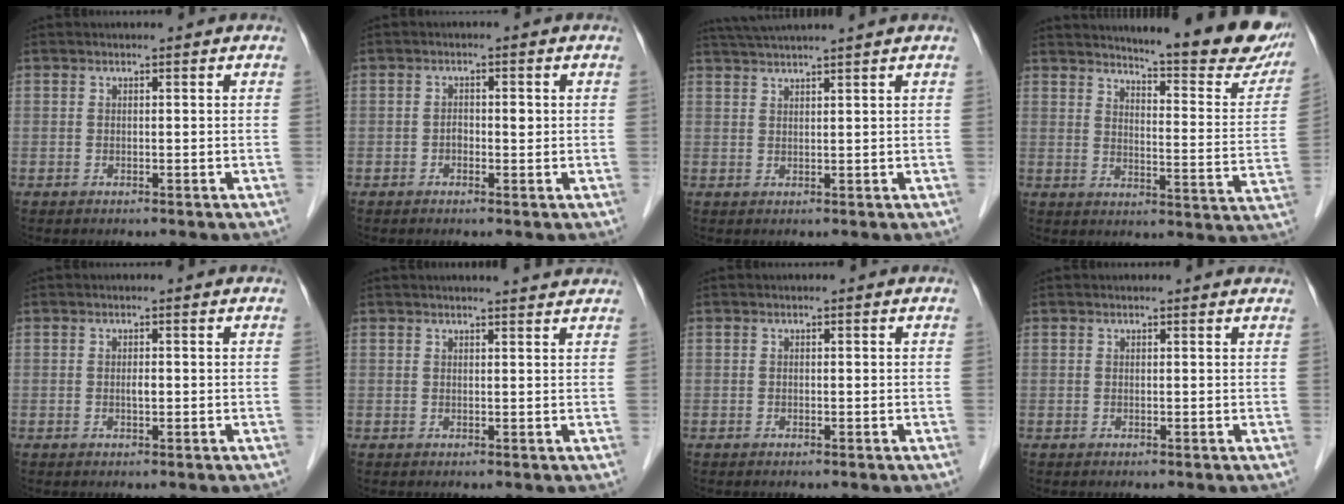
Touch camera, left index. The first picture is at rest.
{"total": 1.9, "force": [-0.2, 1.1, 1.6], "torque": [-0.023, 0.007, -0.004]}
{"total": 6.1, "force": [5.2, -1.6, 2.7], "torque": [-0.042, 0.026, 0.086]}
{"total": 19.4, "force": [17.3, 1.8, 8.6], "torque": [-0.109, -0.079, 0.202]}
{"total": 0.9, "force": [-0.1, 0.3, 0.9], "torque": [-0.017, 0.000, -0.002]}
{"total": 4.0, "force": [3.8, 0.0, 1.3], "torque": [-0.020, 0.009, 0.040]}
{"total": 0.0}
{"total": 1.3, "force": [1.2, 0.2, 0.1], "torque": [-0.010, 0.002, 0.007]}